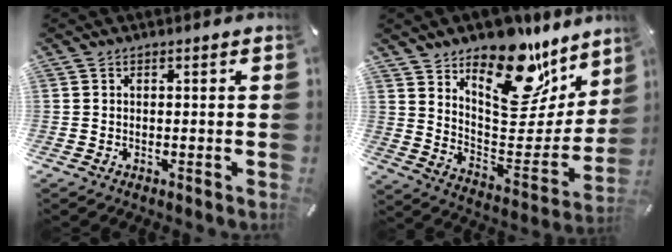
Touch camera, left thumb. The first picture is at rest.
{"total": 22.7, "force": [15.8, 11.6, 11.4], "torque": [-0.140, -0.122, 0.269]}